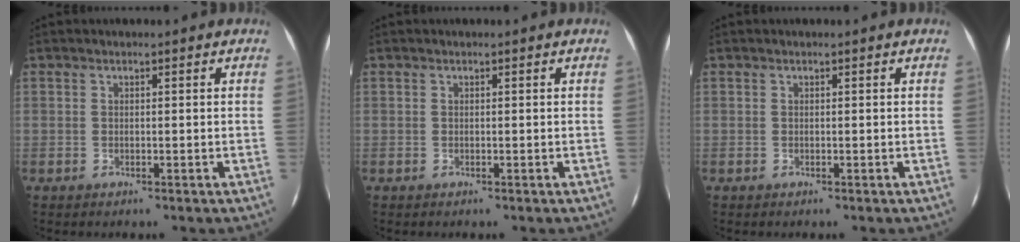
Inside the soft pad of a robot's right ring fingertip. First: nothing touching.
{"total": 0.0}
{"total": 0.0}